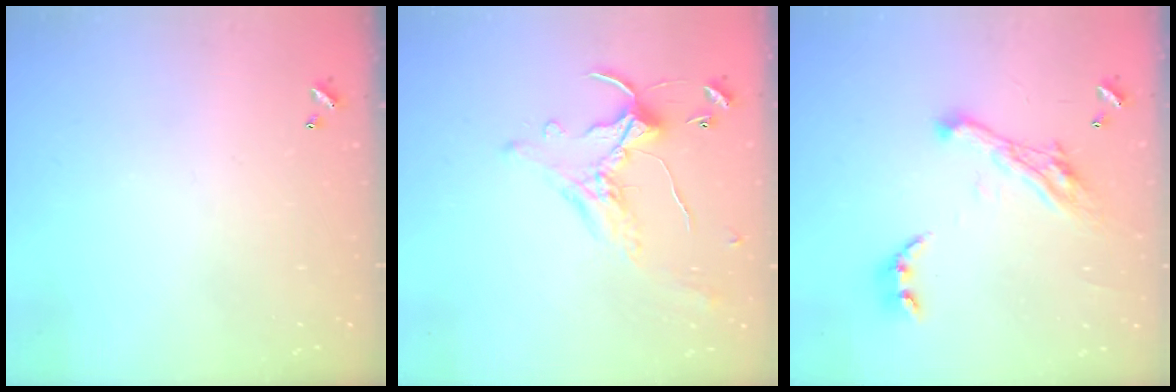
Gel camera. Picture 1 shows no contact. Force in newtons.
{"total": 1.1, "press": 0.3, "slide": 1.0}
{"total": 10.6, "press": 10.5, "slide": 1.7}